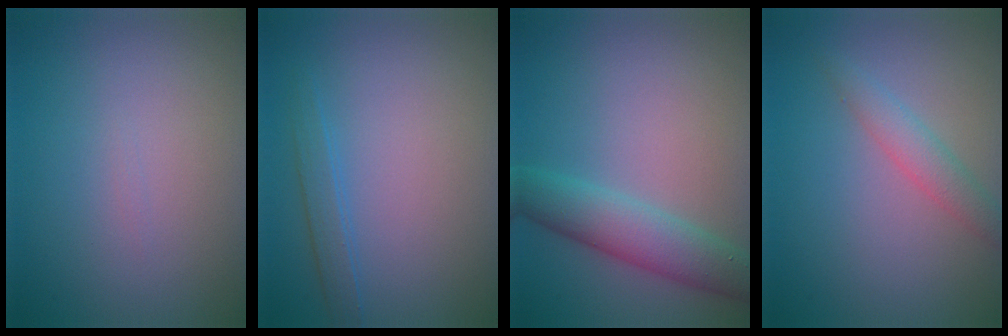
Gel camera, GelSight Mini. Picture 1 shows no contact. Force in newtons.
{"total": 1.5, "press": 1.5, "slide": 0.0}
{"total": 4.0, "press": 4.0, "slide": 0.2}
{"total": 2.1, "press": 2.1, "slide": 0.0}